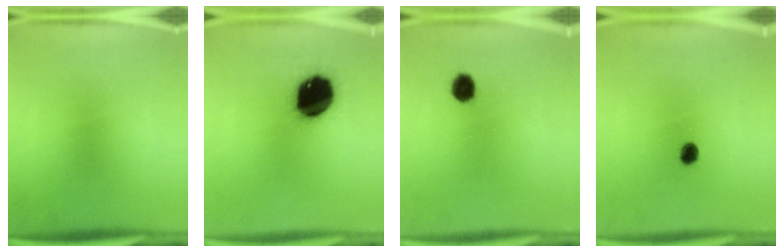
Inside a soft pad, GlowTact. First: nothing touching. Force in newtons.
{"total": 18.5}
{"total": 3.9}
{"total": 2.7}